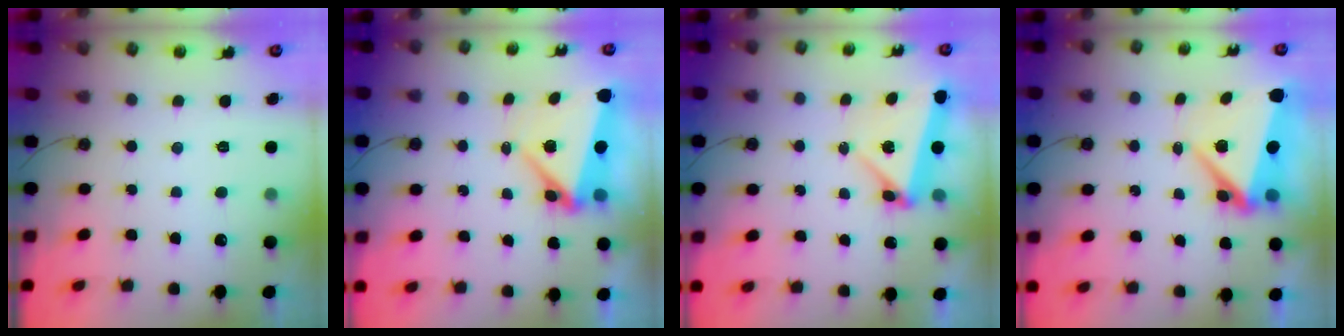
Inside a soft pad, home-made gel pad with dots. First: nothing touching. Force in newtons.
{"total": 7.1, "press": 6.9, "slide": 1.7}
{"total": 5.7, "press": 4.8, "slide": 3.1}
{"total": 8.4, "press": 8.2, "slide": 1.8}